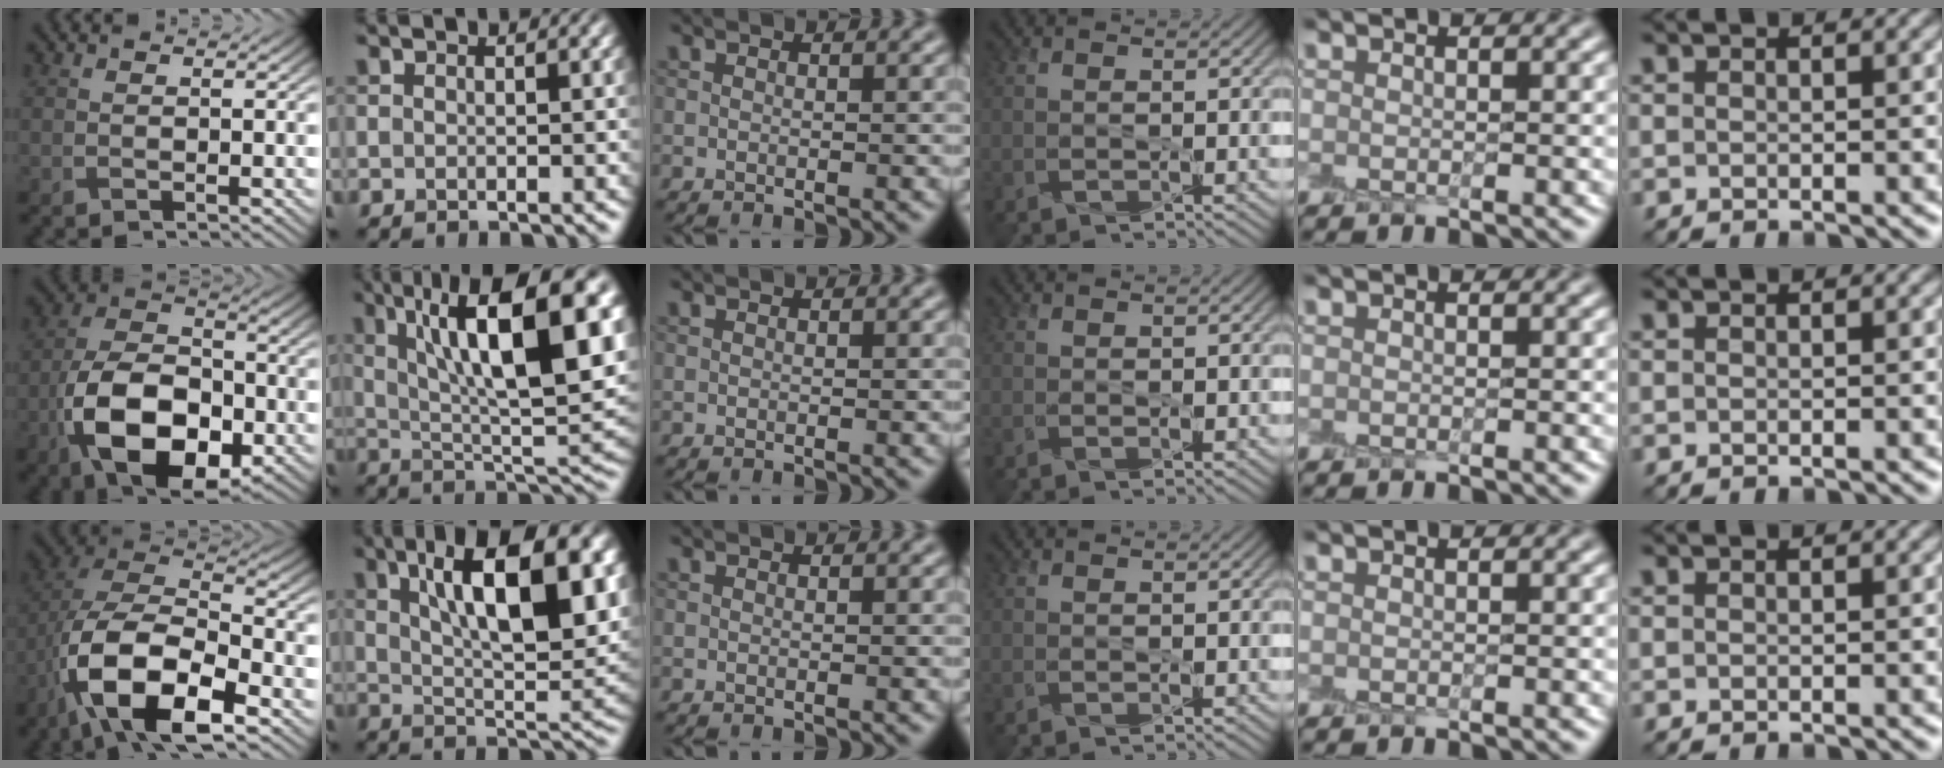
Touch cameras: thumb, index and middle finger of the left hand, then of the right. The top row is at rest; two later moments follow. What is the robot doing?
{"motion": "peel", "object": "shipping label"}